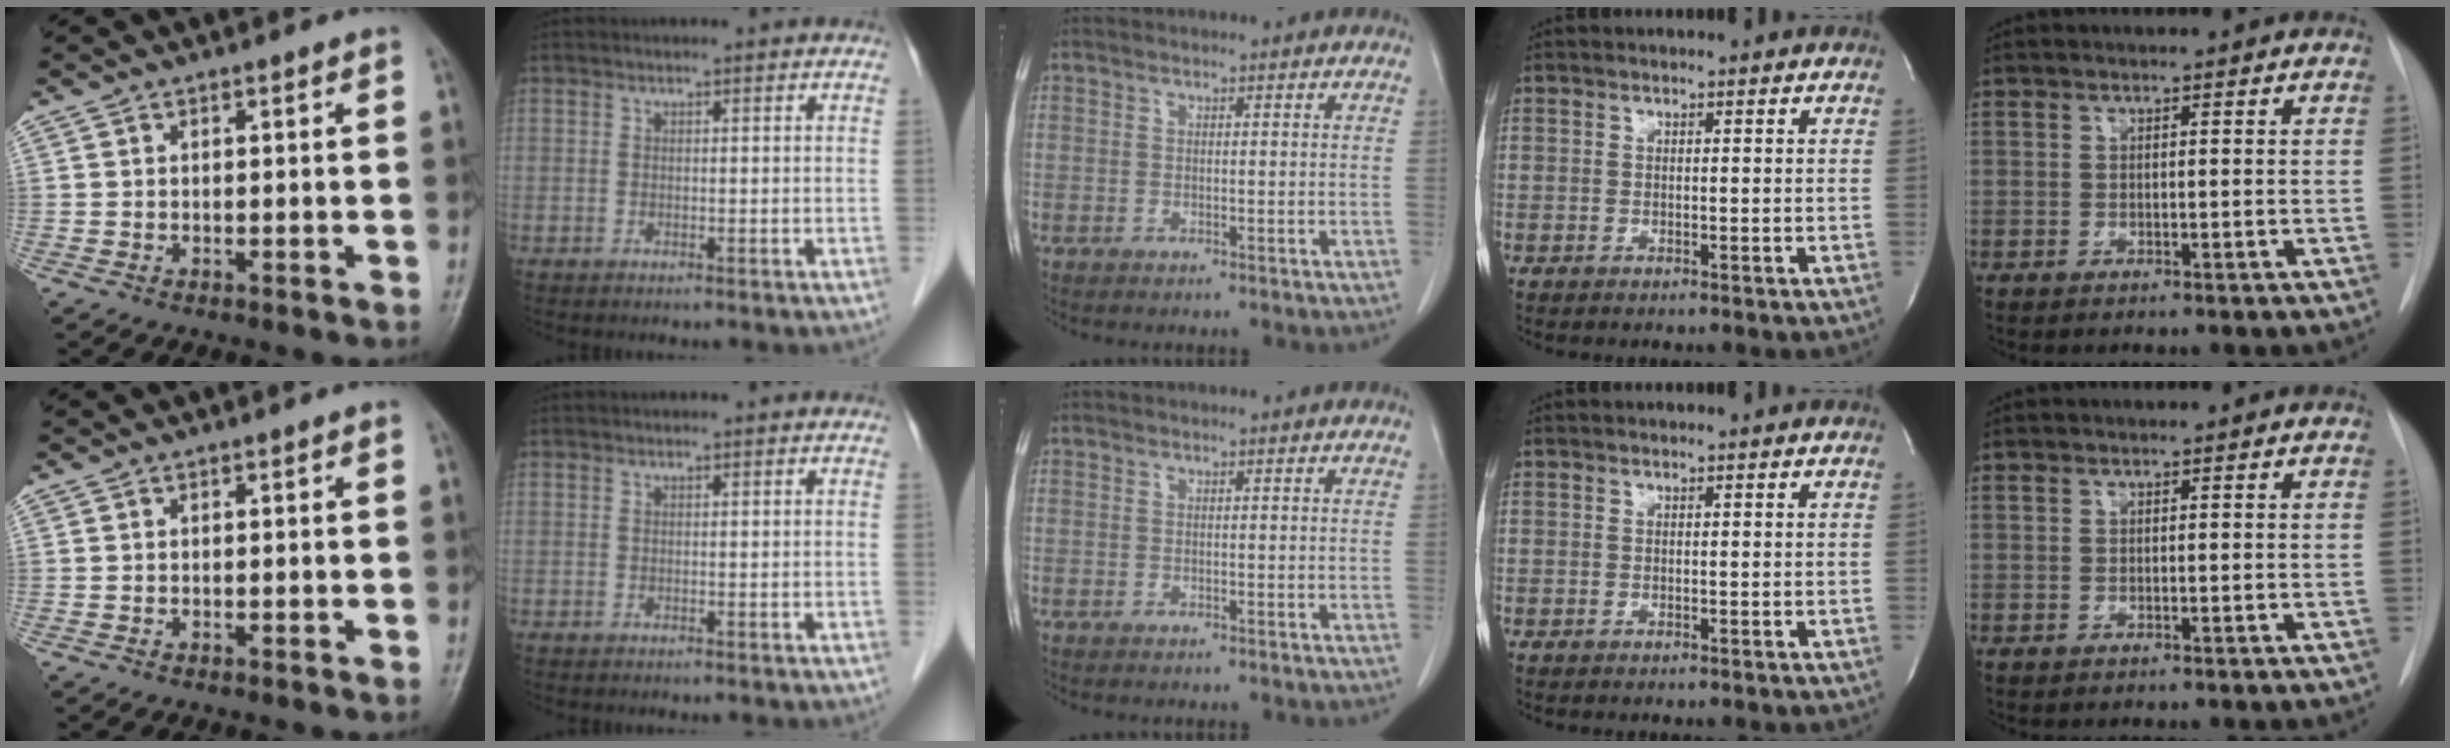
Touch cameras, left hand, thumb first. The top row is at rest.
{}